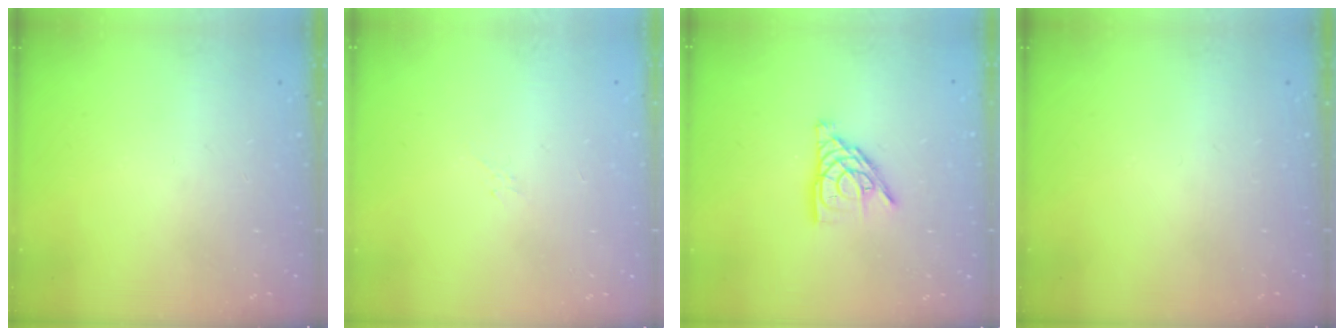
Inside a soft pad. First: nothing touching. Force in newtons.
{"total": 2.1, "press": 2.0, "slide": 0.6}
{"total": 10.4, "press": 10.4, "slide": 1.2}
{"total": 0.0}